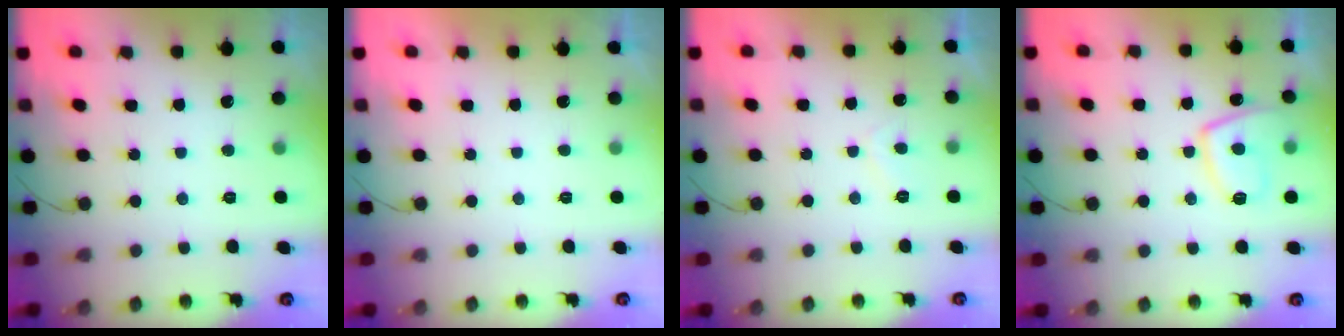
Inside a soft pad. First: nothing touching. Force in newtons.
{"total": 2.3, "press": 2.3, "slide": 0.4}
{"total": 1.7, "press": 1.5, "slide": 0.8}
{"total": 9.5, "press": 9.4, "slide": 1.1}